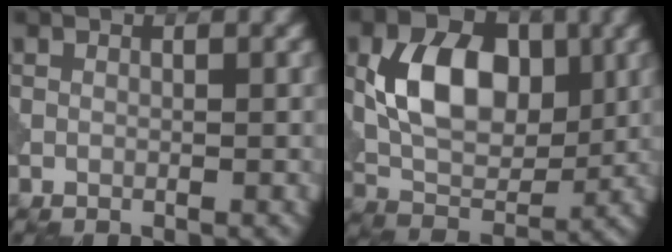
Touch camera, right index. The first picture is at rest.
{"total": 8.4, "force": [1.3, 5.6, 6.2], "torque": [-0.110, 0.000, 0.022]}